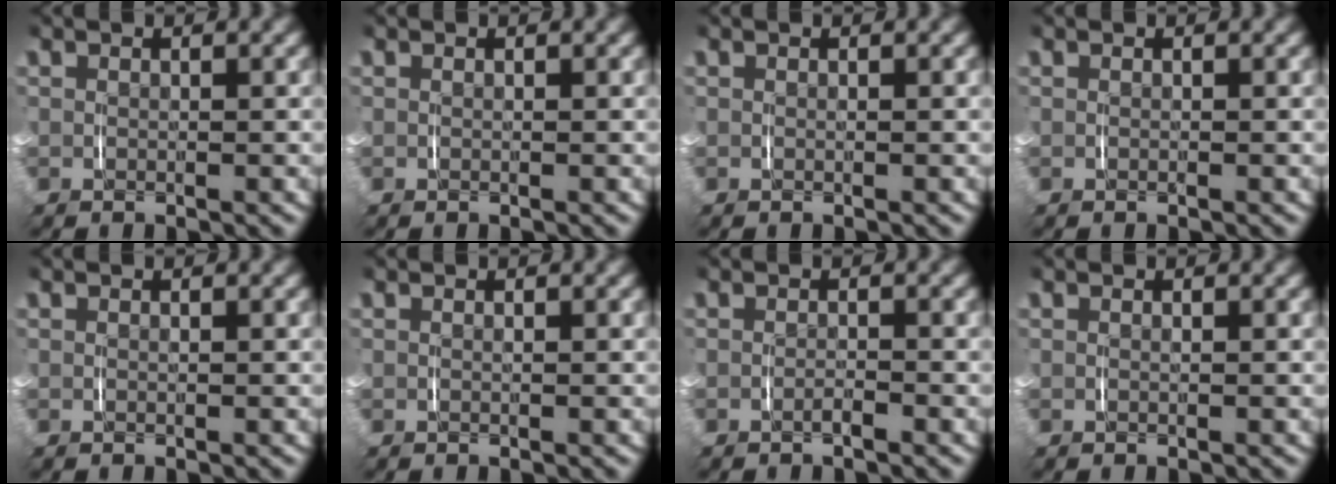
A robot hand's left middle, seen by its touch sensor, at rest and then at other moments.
{"total": 0.0}
{"total": 0.0}
{"total": 0.0}
{"total": 0.0}
{"total": 0.0}
{"total": 0.8, "force": [-0.7, 0.0, 0.3], "torque": [-0.003, 0.005, -0.017]}
{"total": 0.0}